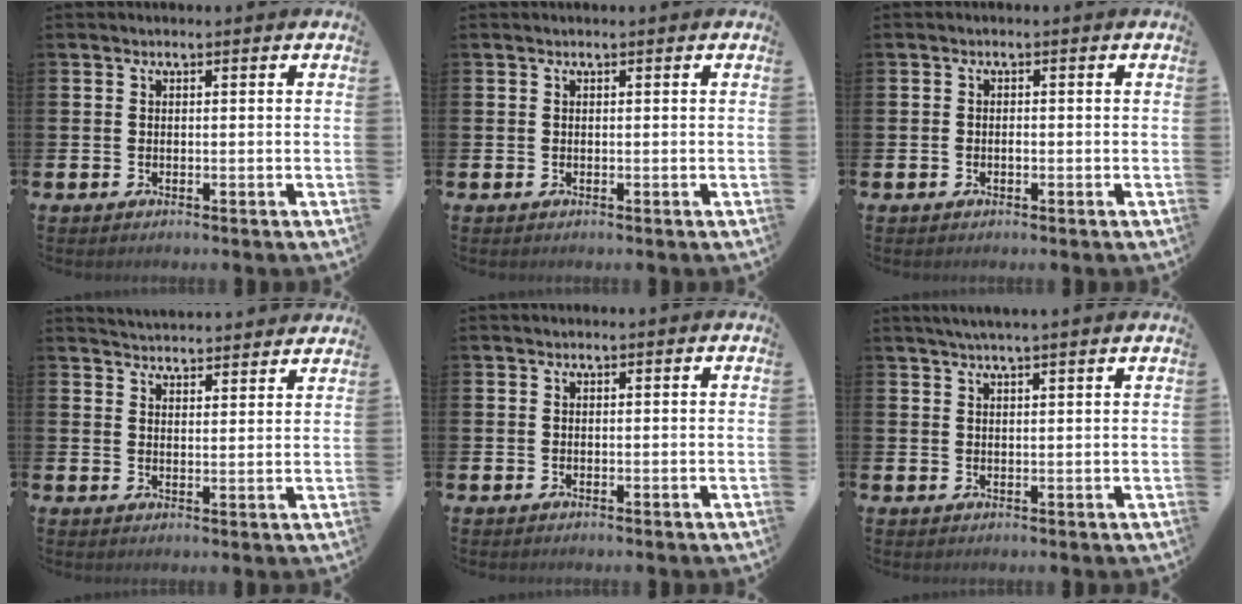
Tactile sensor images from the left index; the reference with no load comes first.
{"total": 0.0}
{"total": 0.7, "force": [-0.3, 0.5, 0.4], "torque": [-0.006, -0.001, -0.008]}
{"total": 4.4, "force": [4.3, 0.1, -0.3], "torque": [-0.003, -0.030, 0.078]}
{"total": 0.0}
{"total": 2.6, "force": [2.5, -0.4, 0.8], "torque": [-0.025, -0.003, 0.046]}